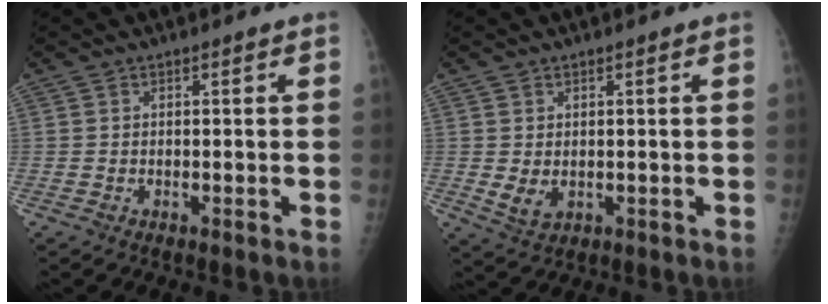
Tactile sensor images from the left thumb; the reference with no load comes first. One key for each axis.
{"total": 3.6, "fx": 0.3, "fy": 2.2, "fz": 2.8, "tx": -0.042, "ty": -0.009, "tz": 0.015}